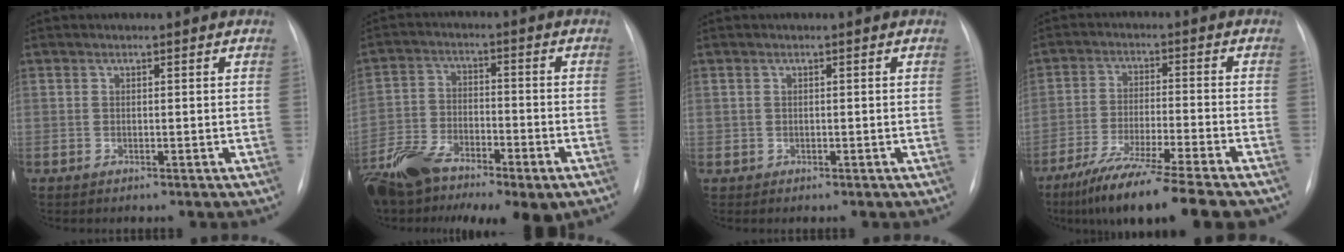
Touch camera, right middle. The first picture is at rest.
{"total": 16.7, "force": [-10.9, 6.4, 10.9], "torque": [-0.227, -0.013, -0.189]}
{"total": 0.7, "force": [0.0, 0.7, 0.1], "torque": [0.004, 0.003, 0.000]}
{"total": 15.8, "force": [-12.3, 0.3, 9.9], "torque": [-0.164, -0.046, -0.199]}